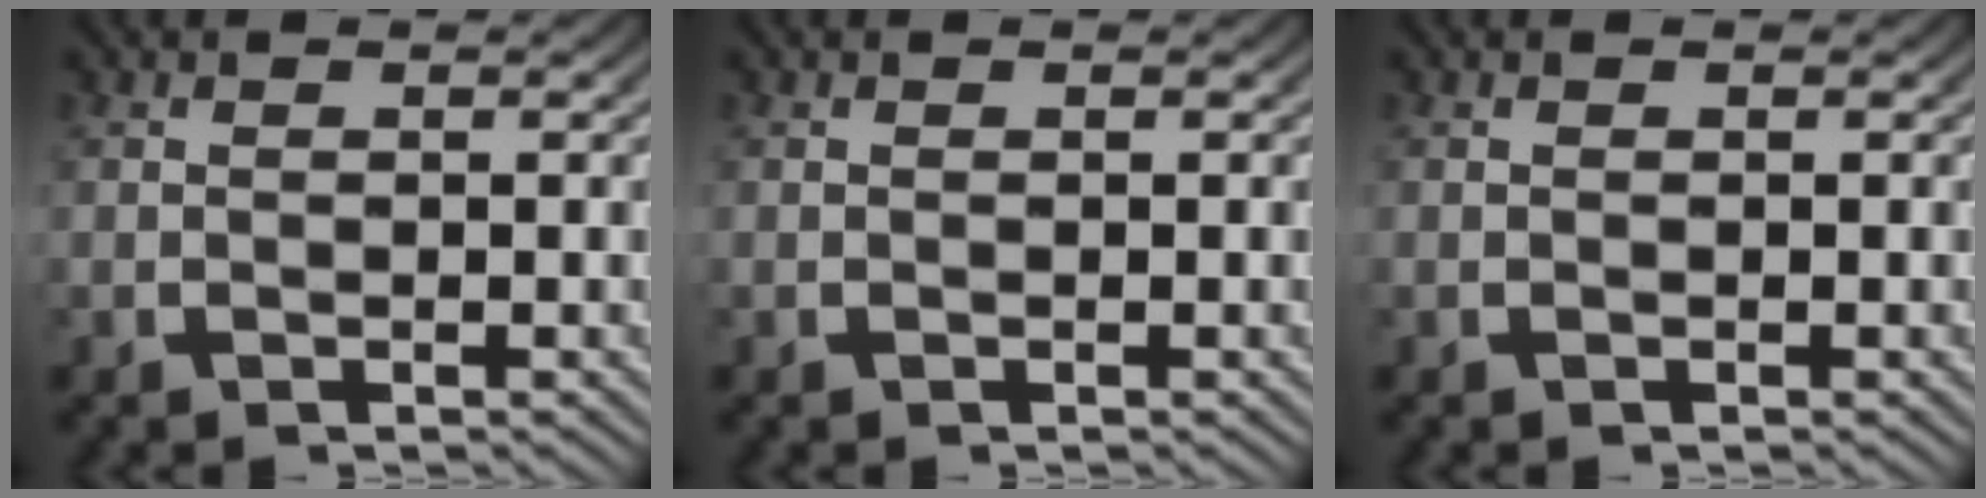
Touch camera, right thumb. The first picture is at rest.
{"total": 0.0}
{"total": 0.0}